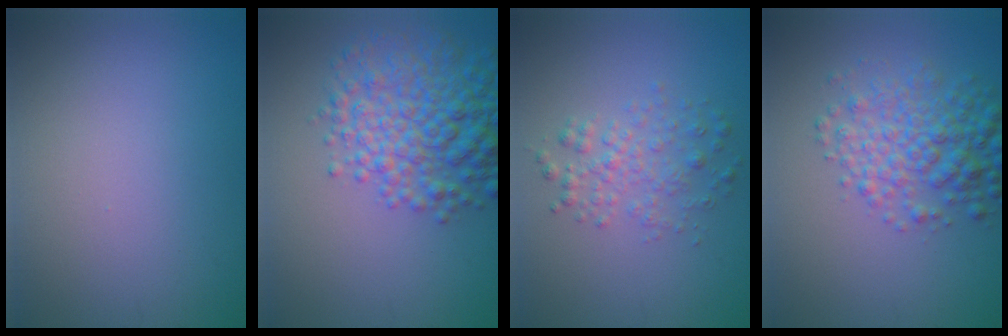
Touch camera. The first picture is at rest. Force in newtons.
{"total": 7.0, "press": 7.0, "slide": 0.2}
{"total": 2.5, "press": 2.5, "slide": 0.0}
{"total": 4.9, "press": 4.9, "slide": 0.1}